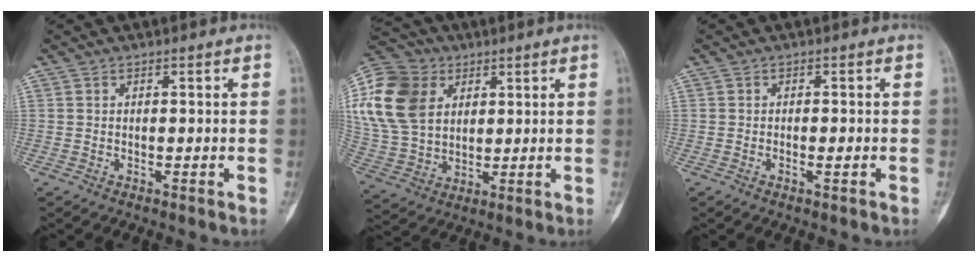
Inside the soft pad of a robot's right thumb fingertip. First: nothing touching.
{"total": 19.7, "force": [6.1, 14.6, 11.7], "torque": [-0.240, 0.002, 0.116]}
{"total": 1.4, "force": [-0.4, 0.3, 1.3], "torque": [-0.024, 0.001, -0.009]}